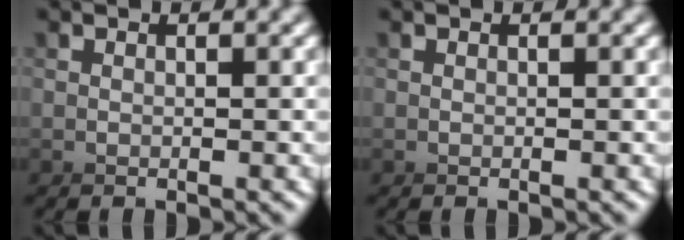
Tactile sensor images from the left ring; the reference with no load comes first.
{"total": 0.0}